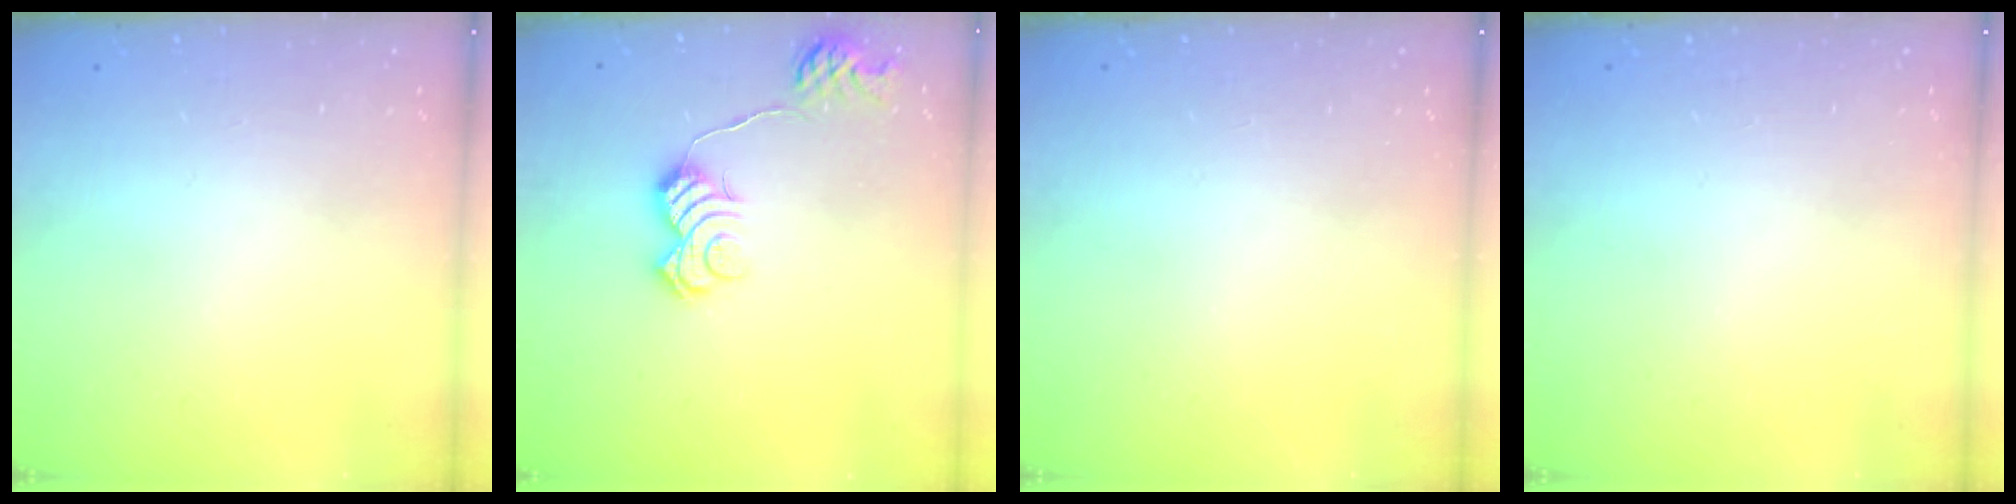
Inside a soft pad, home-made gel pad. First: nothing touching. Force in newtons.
{"total": 11.2, "press": 11.2, "slide": 0.1}
{"total": 0.0}
{"total": 0.0}